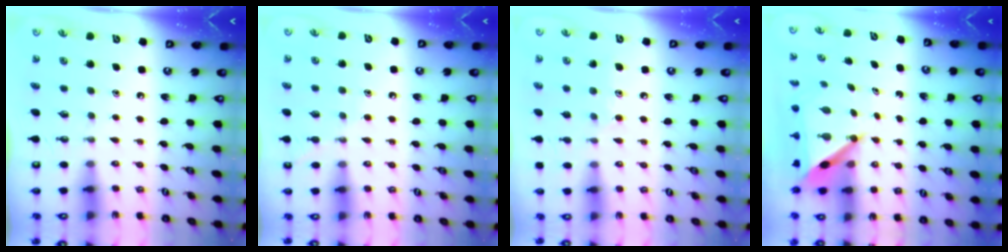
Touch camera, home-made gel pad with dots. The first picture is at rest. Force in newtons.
{"total": 5.9, "press": 5.9, "slide": 0.4}
{"total": 7.1, "press": 7.1, "slide": 0.7}
{"total": 5.9, "press": 5.9, "slide": 0.2}